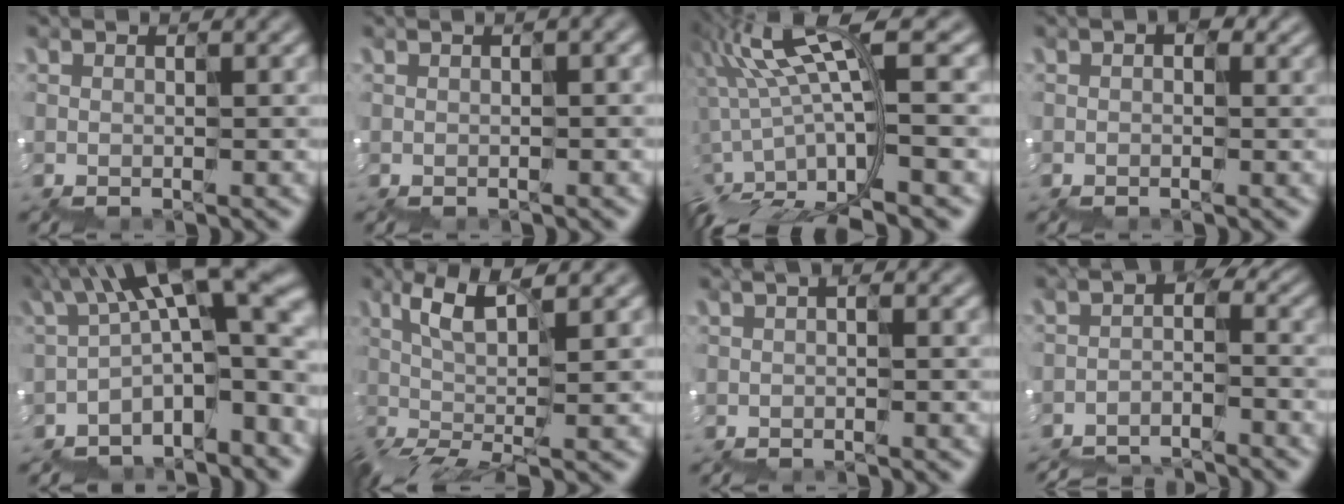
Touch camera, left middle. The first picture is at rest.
{"total": 1.7, "force": [-0.1, 0.6, 1.6], "torque": [-0.012, 0.004, 0.003]}
{"total": 7.4, "force": [-1.4, 1.3, 7.2], "torque": [-0.157, 0.026, -0.016]}
{"total": 1.9, "force": [0.6, 1.2, 1.4], "torque": [-0.019, 0.009, 0.005]}
{"total": 10.8, "force": [-1.4, 3.5, 10.1], "torque": [-0.164, 0.032, -0.015]}
{"total": 4.6, "force": [0.4, 1.2, 4.4], "torque": [-0.099, 0.014, 0.004]}
{"total": 0.8, "force": [0.1, 0.3, 0.8], "torque": [-0.008, 0.001, 0.000]}
{"total": 4.8, "force": [-4.5, 1.2, 1.0], "torque": [-0.031, -0.011, -0.069]}